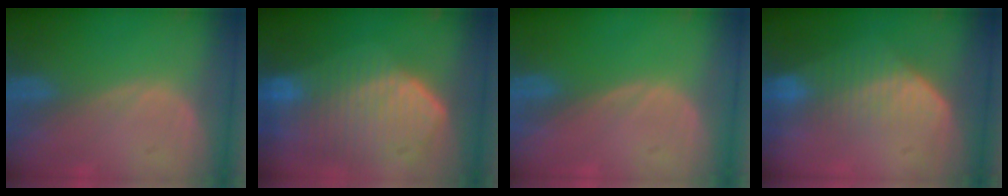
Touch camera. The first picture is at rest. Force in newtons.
{"total": 10.8, "press": 9.5, "slide": 5.2}
{"total": 0.0}
{"total": 7.2, "press": 6.1, "slide": 3.8}